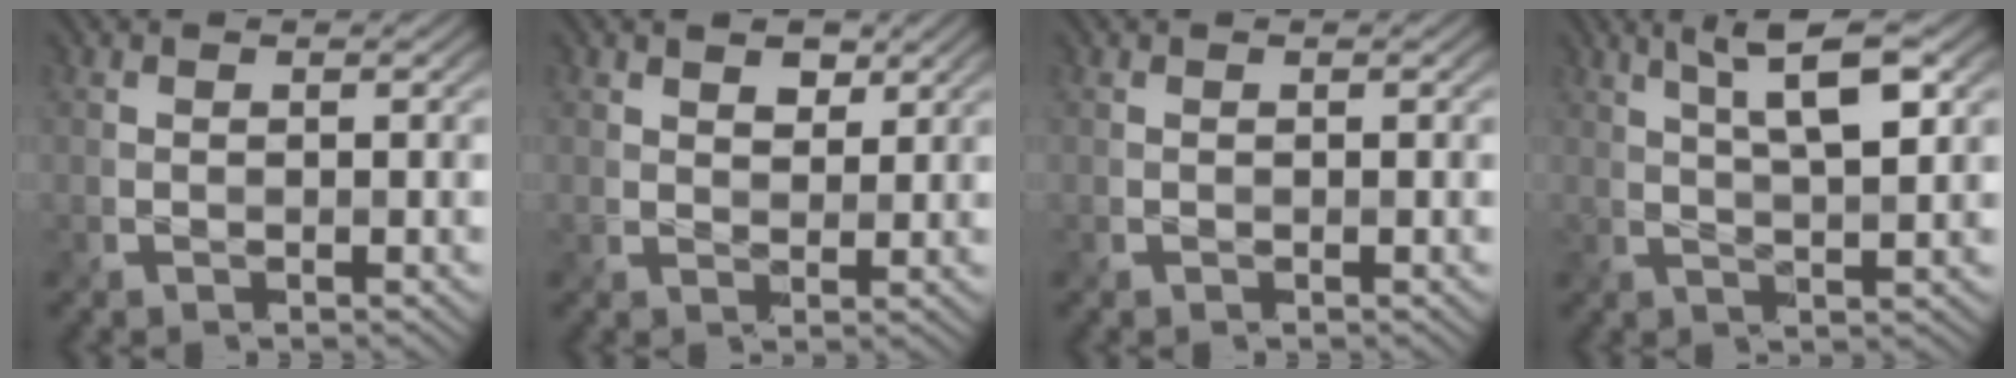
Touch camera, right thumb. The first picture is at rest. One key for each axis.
{"total": 2.6, "fx": 1.6, "fy": 1.5, "fz": 1.5, "tx": -0.026, "ty": -0.002, "tz": 0.028}
{"total": 0.0}
{"total": 7.3, "fx": 3.1, "fy": 1.4, "fz": 6.4, "tx": -0.102, "ty": 0.008, "tz": 0.054}